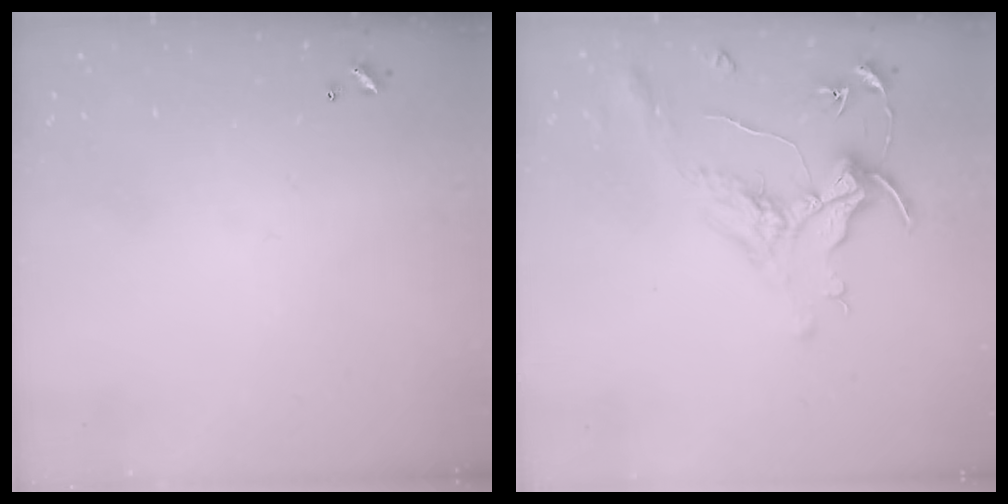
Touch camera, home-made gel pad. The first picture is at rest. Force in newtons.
{"total": 1.6, "press": 1.4, "slide": 0.7}